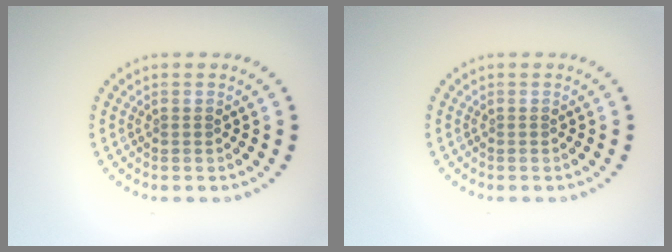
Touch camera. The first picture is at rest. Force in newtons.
{"total": 0.0}